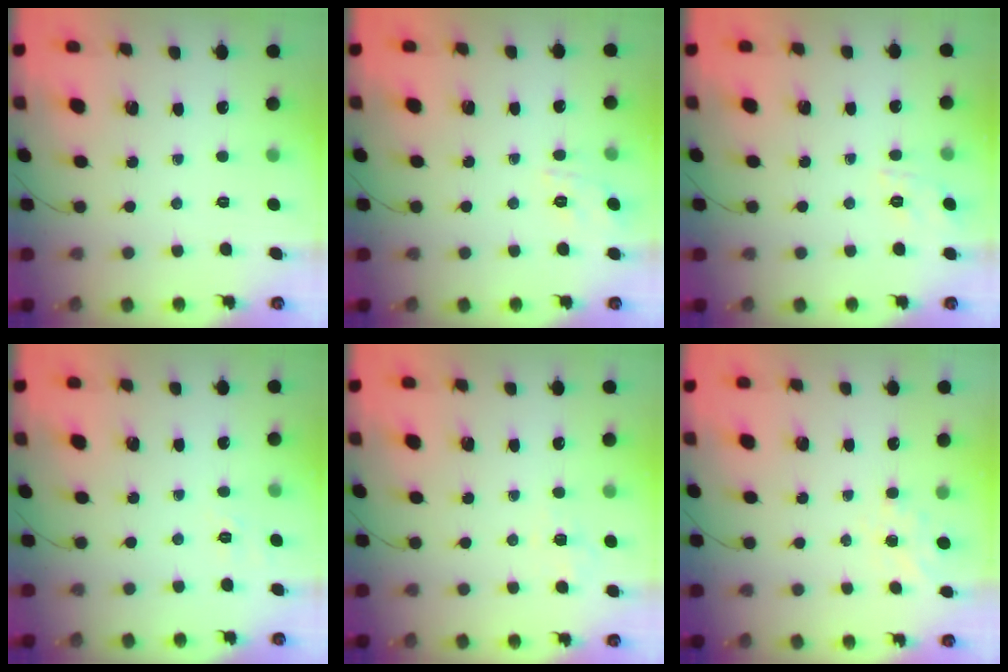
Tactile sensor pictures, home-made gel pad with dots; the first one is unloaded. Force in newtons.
{"total": 2.1, "press": 1.6, "slide": 1.5}
{"total": 1.9, "press": 0.9, "slide": 1.6}
{"total": 1.7, "press": 0.2, "slide": 1.7}
{"total": 2.1, "press": 1.1, "slide": 1.9}
{"total": 5.3, "press": 5.2, "slide": 1.2}